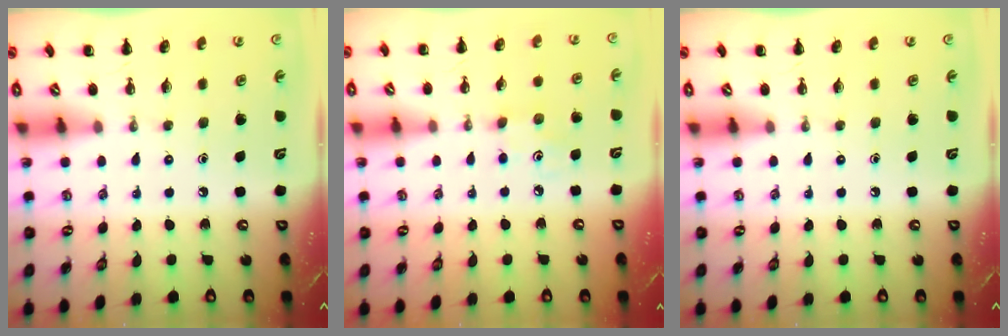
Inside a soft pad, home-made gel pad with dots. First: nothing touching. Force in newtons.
{"total": 2.5, "press": 2.4, "slide": 0.7}
{"total": 0.0}